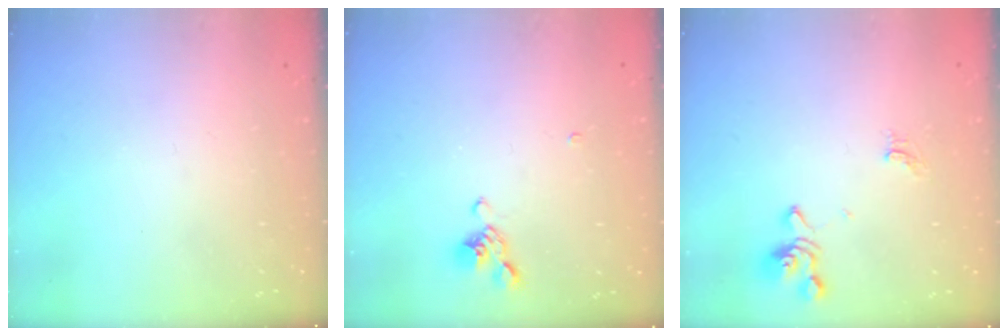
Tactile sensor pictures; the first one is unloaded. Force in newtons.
{"total": 1.8, "press": 1.5, "slide": 1.0}
{"total": 2.6, "press": 2.5, "slide": 0.6}